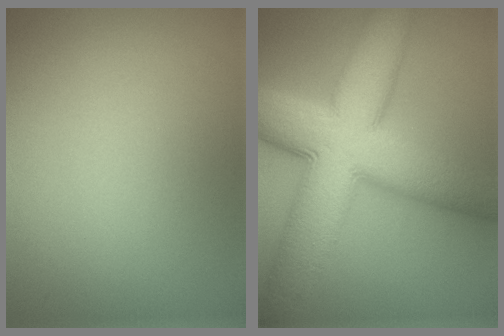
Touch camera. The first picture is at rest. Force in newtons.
{"total": 13.6, "press": 13.6, "slide": 0.2}